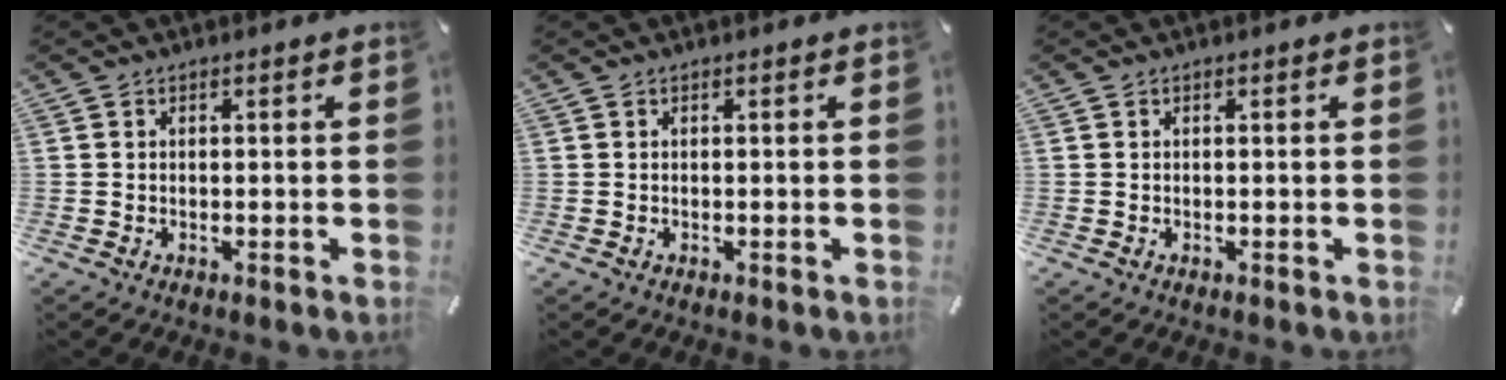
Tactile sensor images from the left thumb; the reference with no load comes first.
{"total": 0.0}
{"total": 0.0}